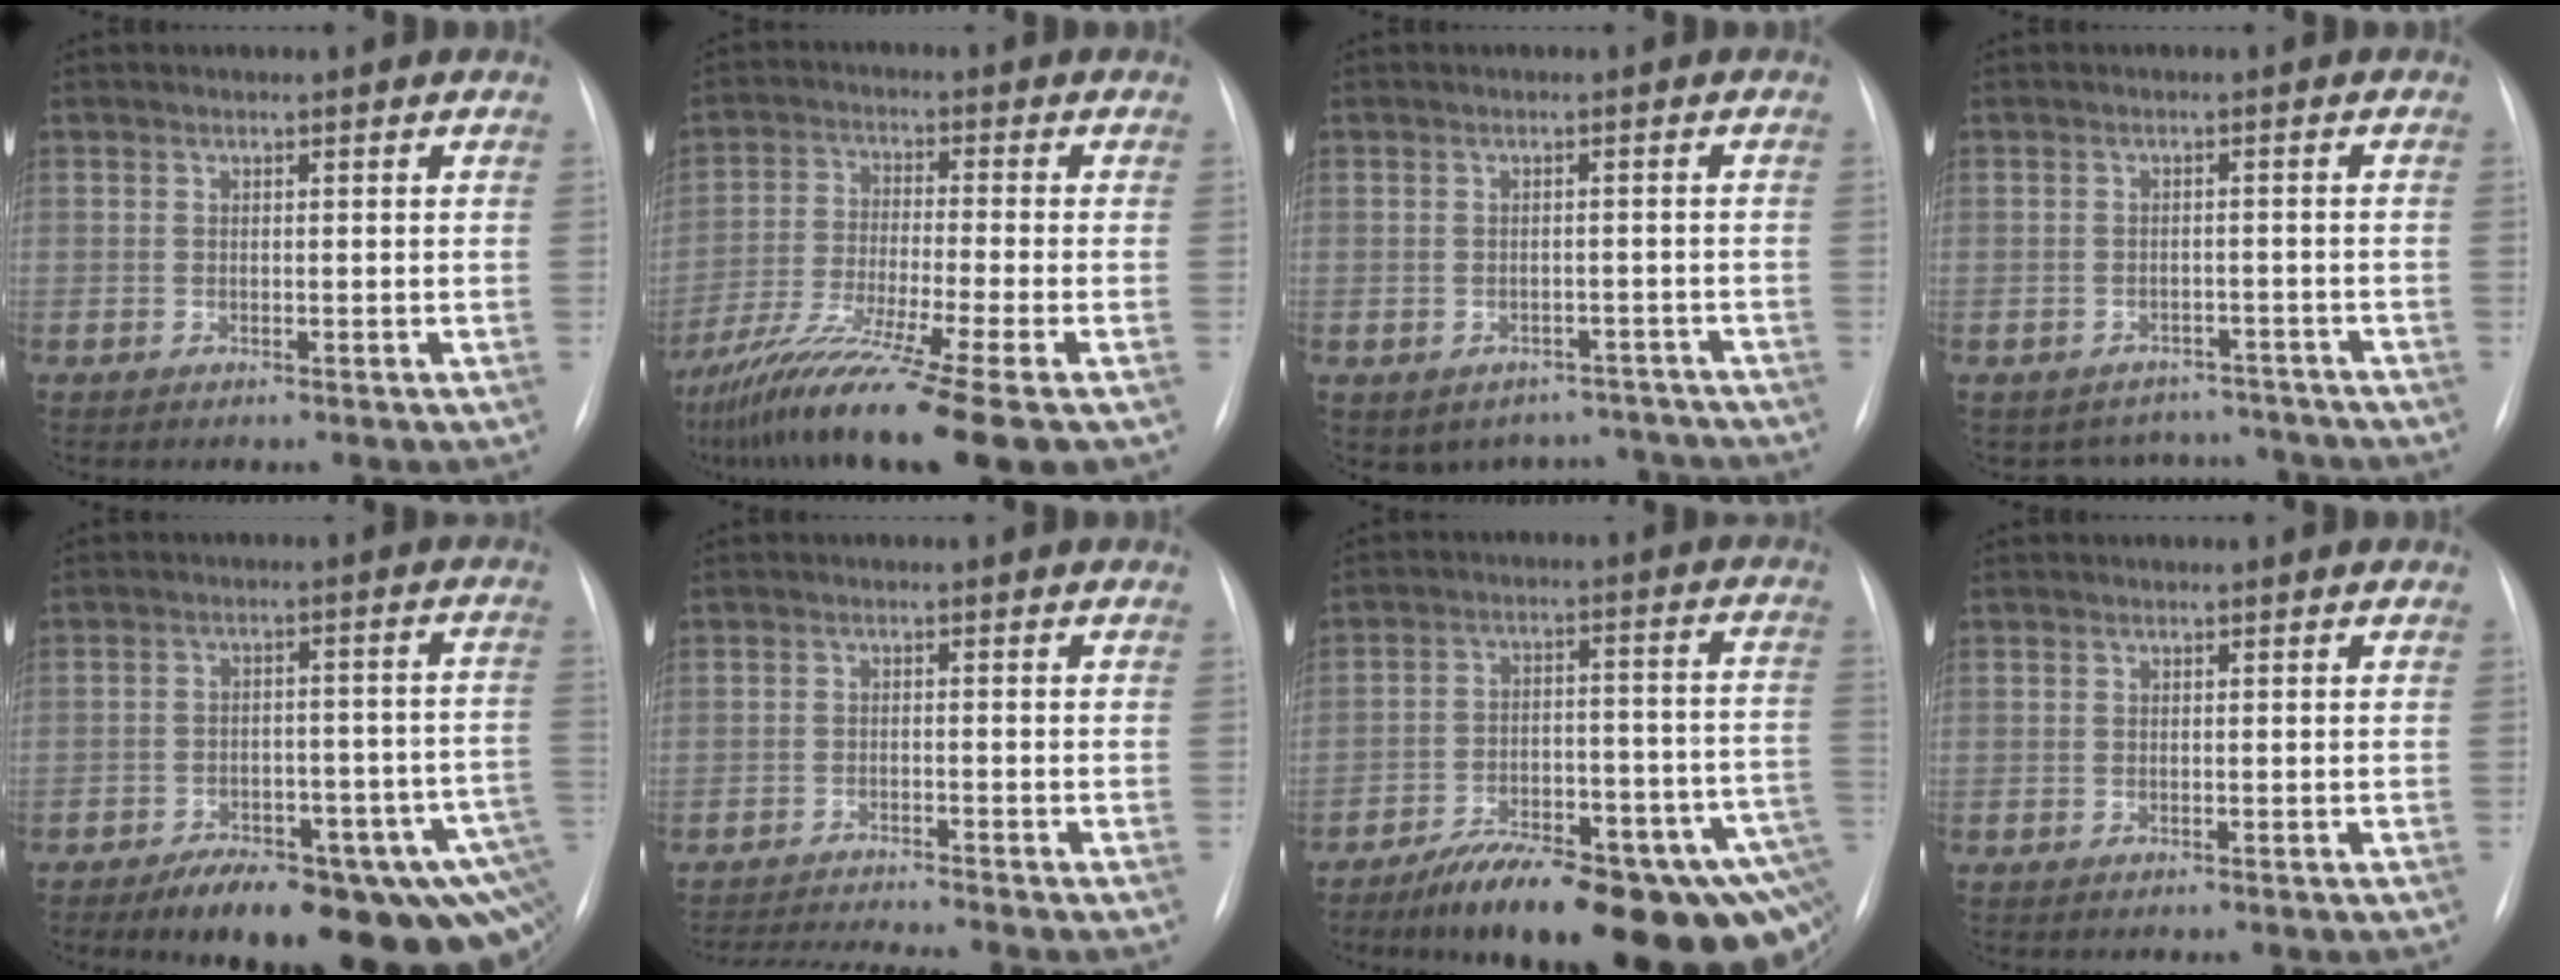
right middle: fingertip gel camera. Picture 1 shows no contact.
{"total": 15.3, "force": [-10.9, -1.4, 10.6], "torque": [-0.204, -0.056, -0.186]}
{"total": 7.7, "force": [-6.4, 4.3, 0.4], "torque": [0.006, 0.026, -0.068]}
{"total": 6.8, "force": [-6.1, 3.0, -0.5], "torque": [0.015, 0.023, -0.069]}
{"total": 19.8, "force": [-12.1, 6.0, 14.5], "torque": [-0.105, 0.035, -0.147]}
{"total": 7.1, "force": [-6.6, -1.6, 1.9], "torque": [-0.033, -0.016, -0.110]}
{"total": 23.6, "force": [-15.7, 5.9, 16.6], "torque": [-0.142, 0.028, -0.219]}
{"total": 0.0}